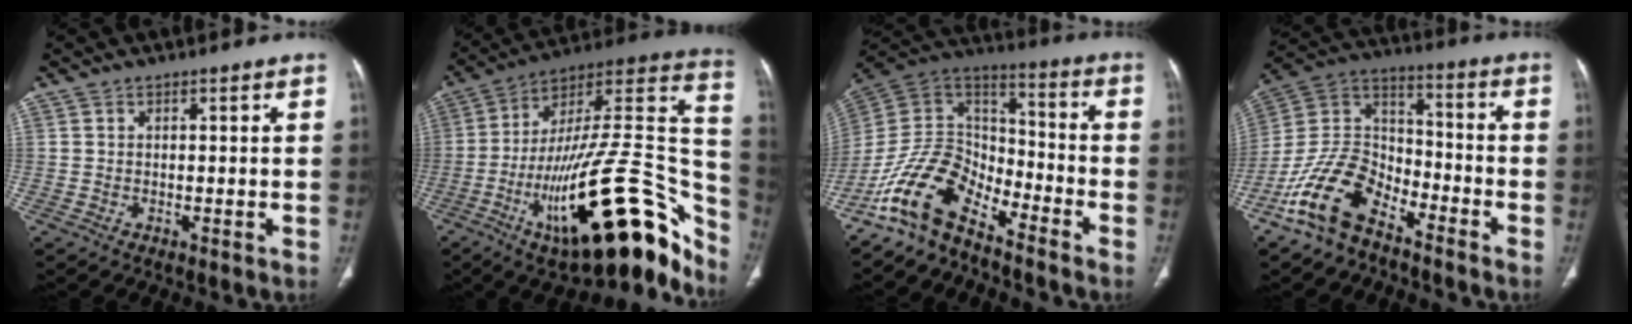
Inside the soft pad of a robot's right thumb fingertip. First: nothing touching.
{"total": 37.2, "force": [-15.8, 12.5, 31.3], "torque": [-0.388, 0.075, -0.241]}
{"total": 14.4, "force": [-10.4, 7.1, 7.0], "torque": [-0.116, 0.094, -0.207]}
{"total": 14.9, "force": [-9.8, 8.1, 7.8], "torque": [-0.144, 0.076, -0.195]}